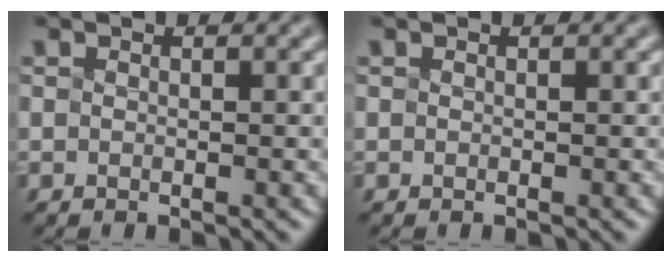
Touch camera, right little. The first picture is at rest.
{"total": 0.0}